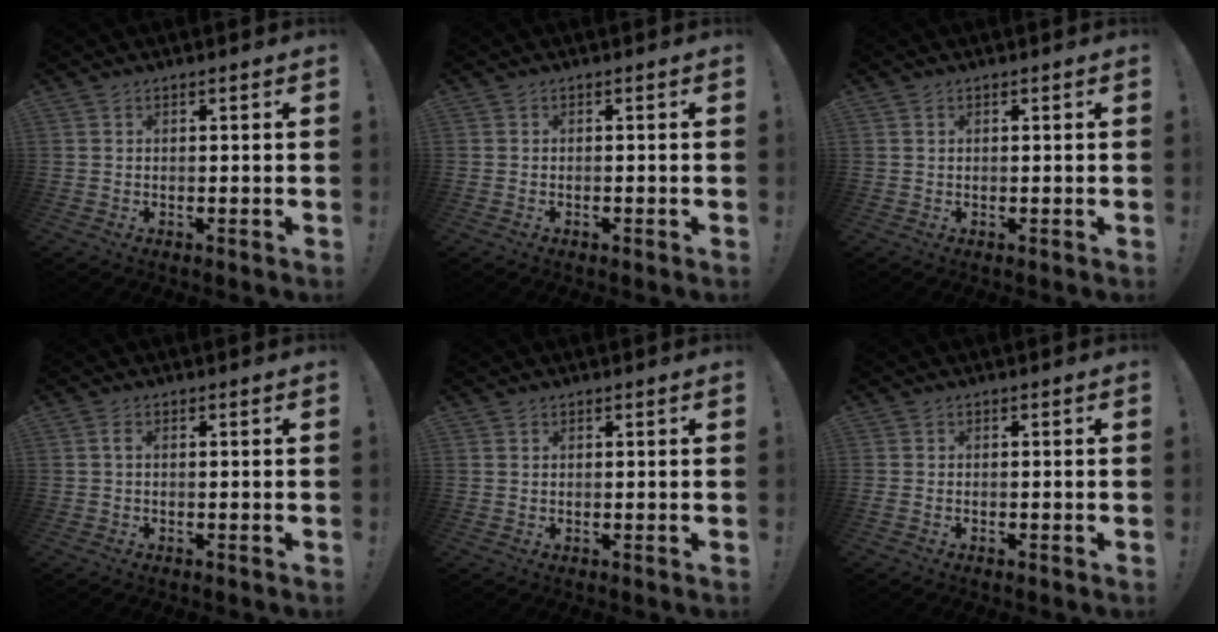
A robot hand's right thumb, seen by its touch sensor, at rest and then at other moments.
{"total": 0.6, "force": [-0.5, 0.2, 0.2], "torque": [-0.003, 0.000, -0.010]}
{"total": 0.6, "force": [0.4, 0.4, 0.2], "torque": [-0.004, 0.001, 0.008]}
{"total": 1.5, "force": [0.0, 0.5, 1.4], "torque": [-0.026, 0.003, 0.000]}
{"total": 0.8, "force": [0.5, 0.7, 0.2], "torque": [0.005, -0.002, 0.008]}
{"total": 0.7, "force": [-0.3, 0.4, 0.5], "torque": [-0.008, 0.000, -0.006]}